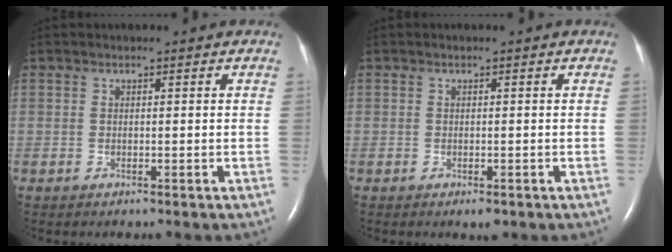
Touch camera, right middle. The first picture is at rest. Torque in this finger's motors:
{"motor_torque": [0.31, -0.16, -0.01, 0.00]}